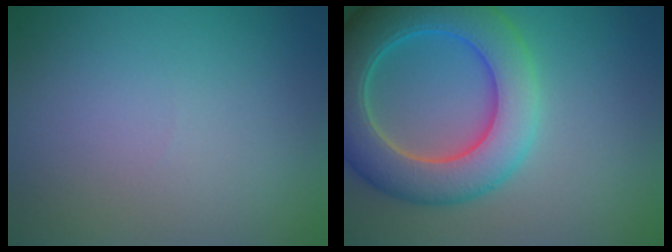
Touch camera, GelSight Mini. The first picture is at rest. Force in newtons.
{"total": 9.2, "press": 9.2, "slide": 0.2}